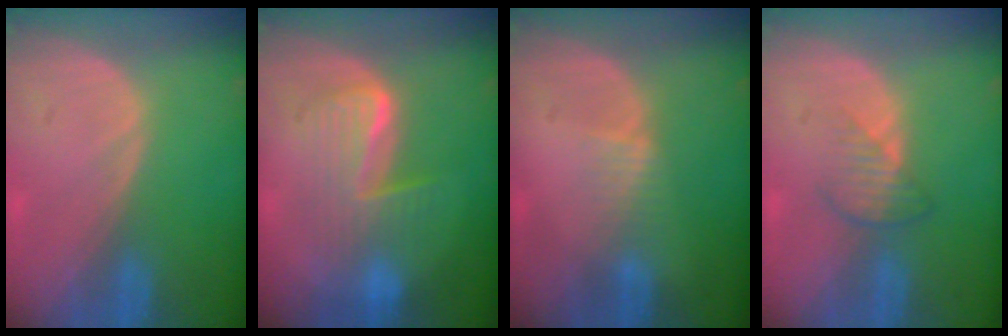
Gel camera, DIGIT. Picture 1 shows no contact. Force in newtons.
{"total": 6.8, "press": 6.8, "slide": 0.2}
{"total": 1.9, "press": 1.9, "slide": 0.2}
{"total": 3.5, "press": 3.1, "slide": 1.6}